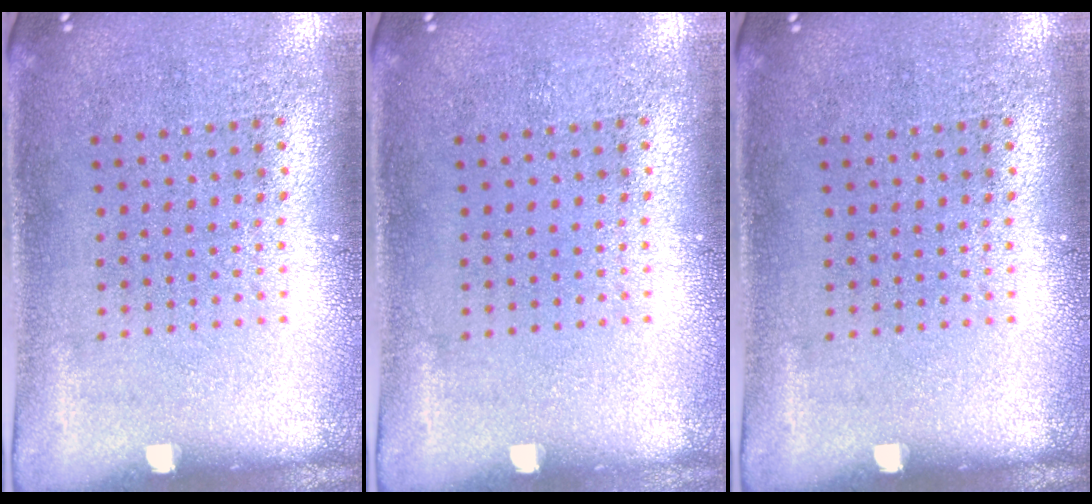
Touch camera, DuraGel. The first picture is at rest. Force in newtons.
{"total": 0.0}
{"total": 0.0}